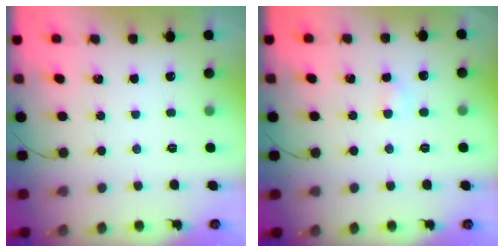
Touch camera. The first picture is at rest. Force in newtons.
{"total": 2.6, "press": 2.5, "slide": 0.8}